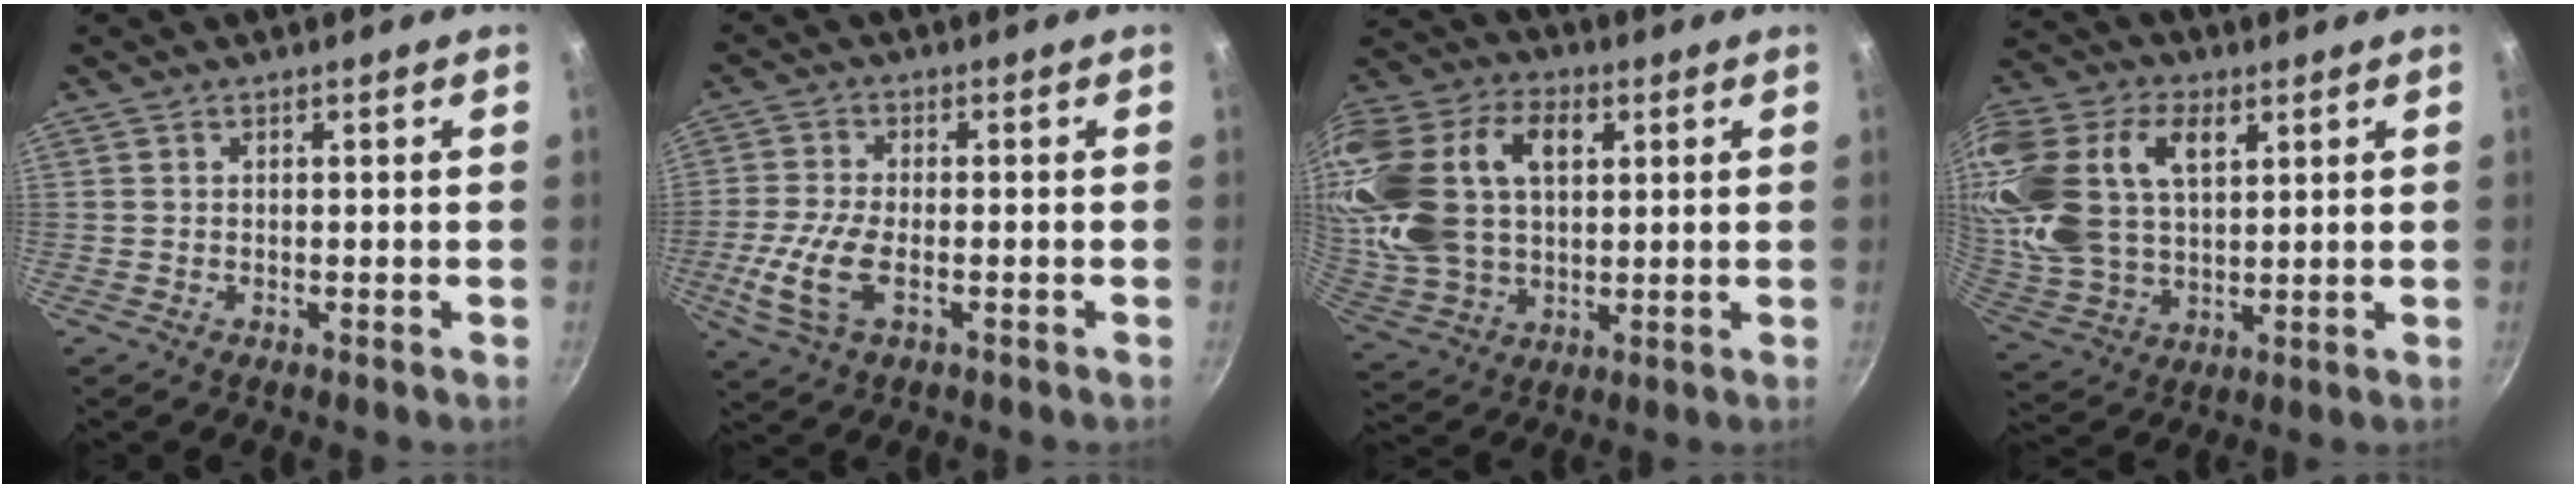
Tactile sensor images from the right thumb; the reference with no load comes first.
{"total": 9.2, "force": [-2.6, 4.4, 7.6], "torque": [-0.170, 0.001, -0.056]}
{"total": 24.8, "force": [5.9, 16.2, 17.7], "torque": [-0.361, 0.010, 0.110]}
{"total": 24.8, "force": [8.4, 16.0, 17.0], "torque": [-0.372, 0.009, 0.161]}